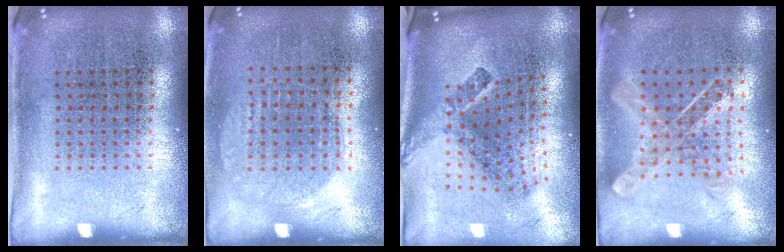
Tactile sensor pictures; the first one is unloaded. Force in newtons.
{"total": 0.9, "press": 0.9, "slide": 0.3}
{"total": 2.7, "press": 1.7, "slide": 2.1}
{"total": 1.0, "press": 1.0, "slide": 0.1}